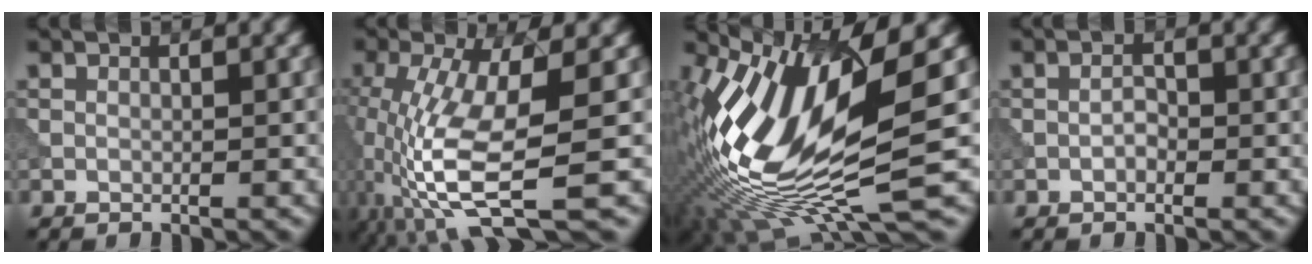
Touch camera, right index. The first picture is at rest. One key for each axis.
{"total": 10.3, "fx": -3.5, "fy": 2.5, "fz": 9.4, "tx": -0.202, "ty": -0.013, "tz": -0.061}
{"total": 14.1, "fx": 0.4, "fy": 4.0, "fz": 13.5, "tx": -0.283, "ty": 0.004, "tz": 0.023}
{"total": 1.1, "fx": -0.4, "fy": 0.5, "fz": 0.9, "tx": -0.015, "ty": 0.004, "tz": -0.010}